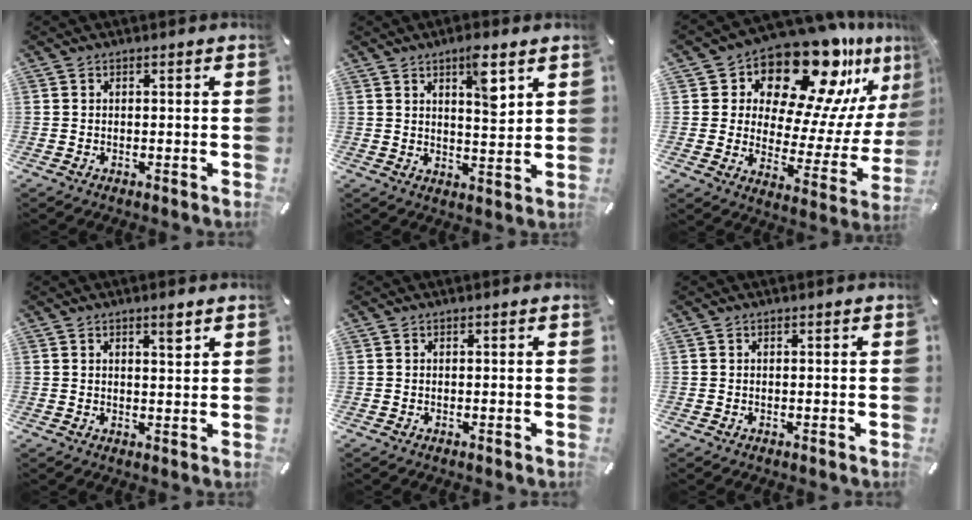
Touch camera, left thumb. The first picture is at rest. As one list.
[{"total": 6.9, "force": [4.4, 1.8, 5.0], "torque": [-0.071, -0.028, 0.070]}, {"total": 21.1, "force": [17.2, 8.3, 9.1], "torque": [-0.128, -0.153, 0.285]}, {"total": 2.9, "force": [2.0, 0.7, 2.0], "torque": [-0.029, -0.006, 0.031]}, {"total": 0.0}, {"total": 0.0}]